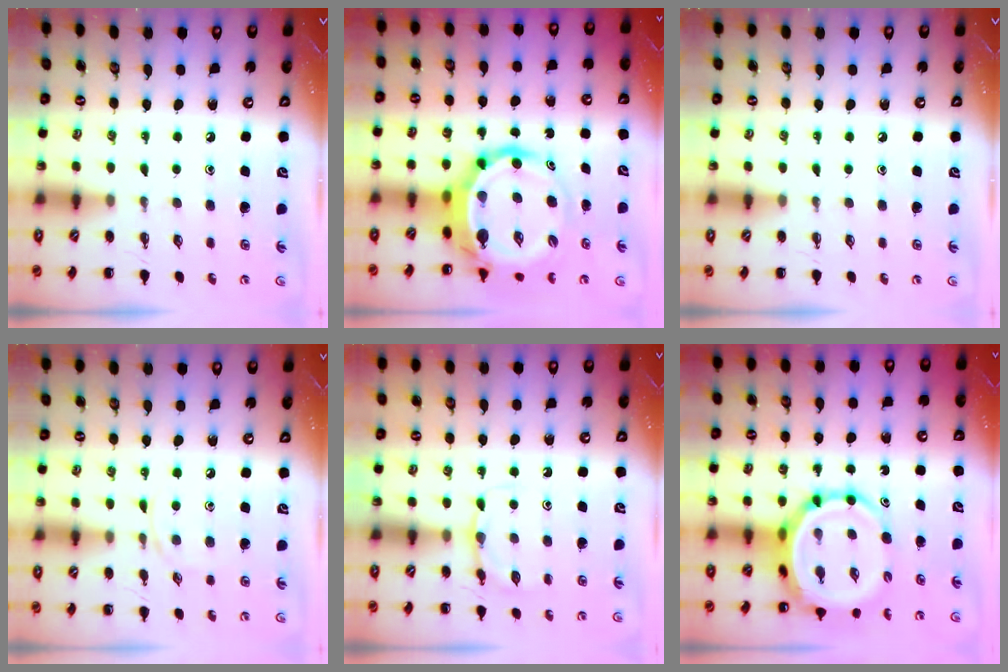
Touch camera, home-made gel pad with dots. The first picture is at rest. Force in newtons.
{"total": 9.8, "press": 9.4, "slide": 2.8}
{"total": 0.0}
{"total": 4.3, "press": 4.1, "slide": 1.3}
{"total": 5.9, "press": 5.7, "slide": 1.7}
{"total": 9.4, "press": 9.0, "slide": 2.7}